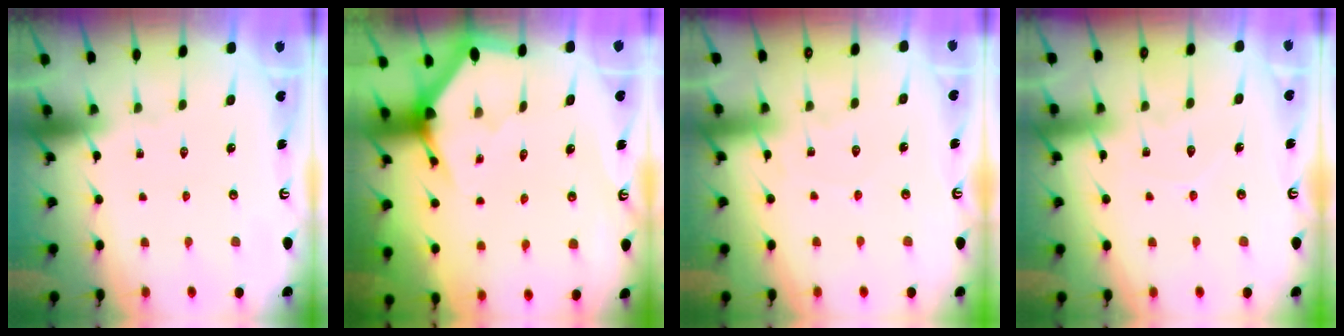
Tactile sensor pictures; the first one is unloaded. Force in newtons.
{"total": 3.4, "press": 3.4, "slide": 0.1}
{"total": 6.0, "press": 6.0, "slide": 0.7}
{"total": 5.8, "press": 5.7, "slide": 0.6}